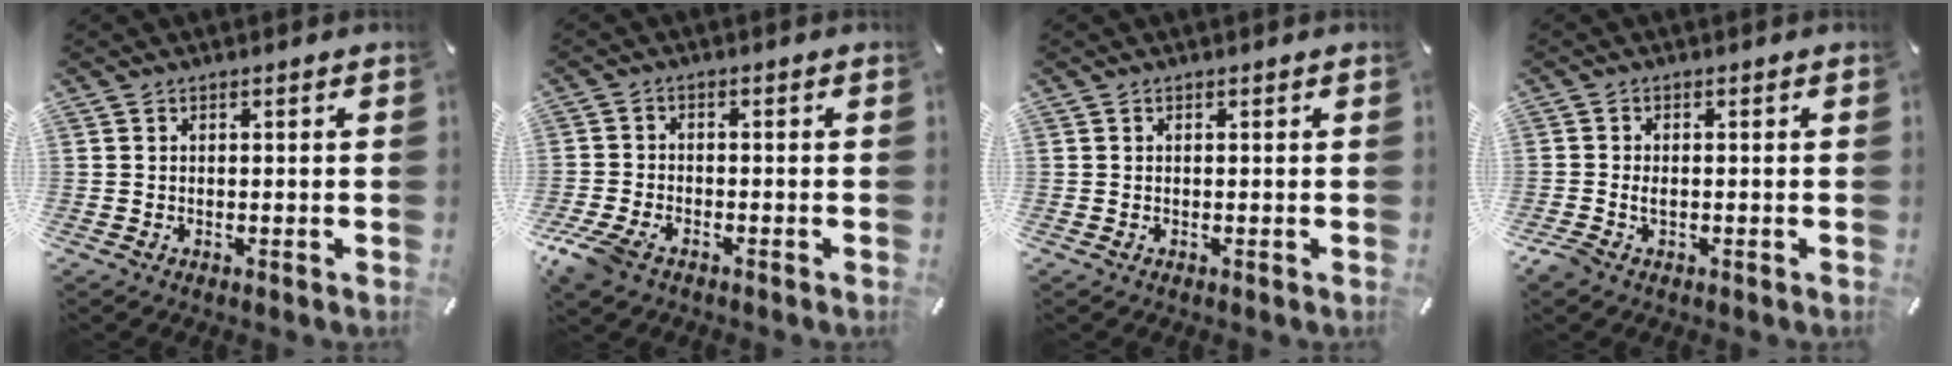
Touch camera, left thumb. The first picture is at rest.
{"total": 5.3, "force": [-3.5, 2.8, 2.8], "torque": [-0.073, 0.008, -0.070]}
{"total": 0.0}
{"total": 2.0, "force": [-0.6, 1.3, 1.4], "torque": [-0.032, 0.000, -0.013]}